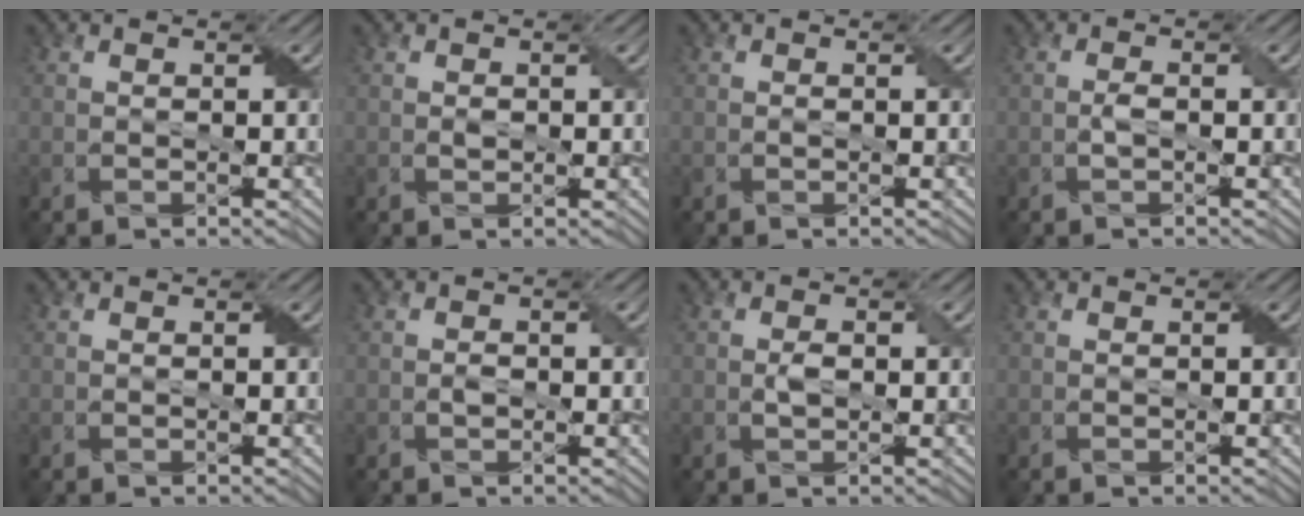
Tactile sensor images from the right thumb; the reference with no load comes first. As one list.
[{"total": 0.6, "force": [0.0, 0.5, 0.4], "torque": [-0.008, -0.001, 0.000]}, {"total": 0.0}, {"total": 1.0, "force": [-0.3, 0.3, 0.9], "torque": [-0.023, 0.004, -0.004]}, {"total": 0.0}, {"total": 0.9, "force": [-0.2, 0.6, 0.6], "torque": [-0.012, 0.001, -0.005]}, {"total": 1.5, "force": [-0.1, 0.9, 1.2], "torque": [-0.025, 0.000, 0.002]}, {"total": 0.0}]